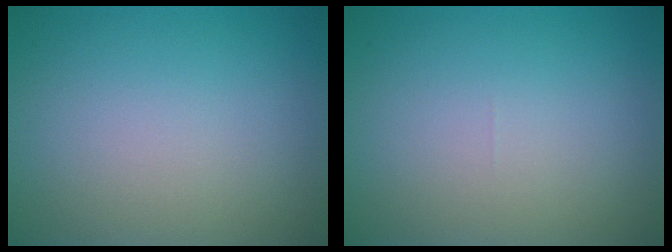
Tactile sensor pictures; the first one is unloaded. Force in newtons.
{"total": 0.0}